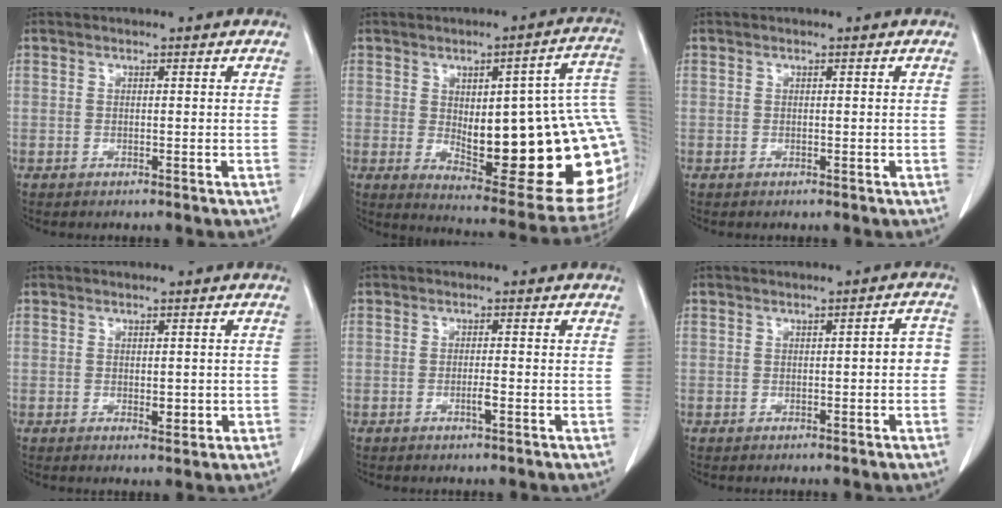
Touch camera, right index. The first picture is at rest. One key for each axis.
{"total": 26.5, "fx": 0.1, "fy": 6.1, "fz": 25.8, "tx": -0.259, "ty": 0.011, "tz": 0.017}
{"total": 0.0}
{"total": 2.2, "fx": -0.3, "fy": 1.1, "fz": 1.9, "tx": -0.023, "ty": -0.002, "tz": 0.002}
{"total": 1.6, "fx": -0.6, "fy": 0.1, "fz": 1.5, "tx": -0.028, "ty": -0.001, "tz": -0.012}
{"total": 2.6, "fx": -0.4, "fy": 0.7, "fz": 2.5, "tx": -0.025, "ty": 0.010, "tz": -0.006}